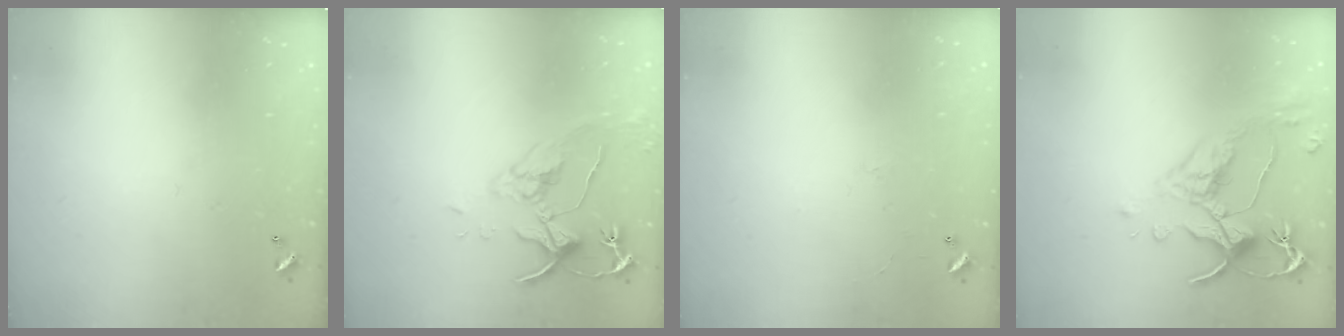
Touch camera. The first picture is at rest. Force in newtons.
{"total": 5.6, "press": 5.6, "slide": 0.6}
{"total": 1.8, "press": 1.7, "slide": 0.4}
{"total": 2.5, "press": 2.1, "slide": 1.2}